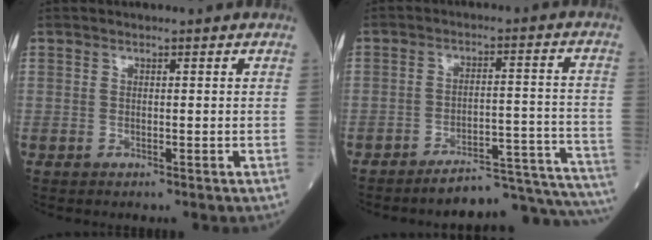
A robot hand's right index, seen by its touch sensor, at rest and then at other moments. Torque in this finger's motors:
{"motor_torque": [0.47, -1.25, 0.19, 0.05]}